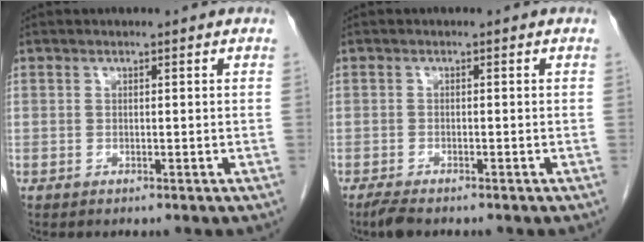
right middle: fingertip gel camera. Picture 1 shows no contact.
{"total": 2.2, "force": [-1.8, 0.5, 1.2], "torque": [-0.032, -0.006, -0.032]}